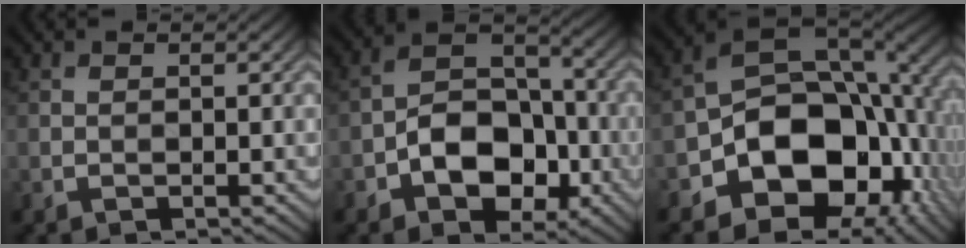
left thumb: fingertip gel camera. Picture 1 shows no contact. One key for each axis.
{"total": 9.7, "fx": -3.5, "fy": 6.3, "fz": 6.5, "tx": -0.105, "ty": 0.003, "tz": -0.070}
{"total": 16.2, "fx": -4.5, "fy": 11.7, "fz": 10.3, "tx": -0.173, "ty": -0.031, "tz": -0.075}